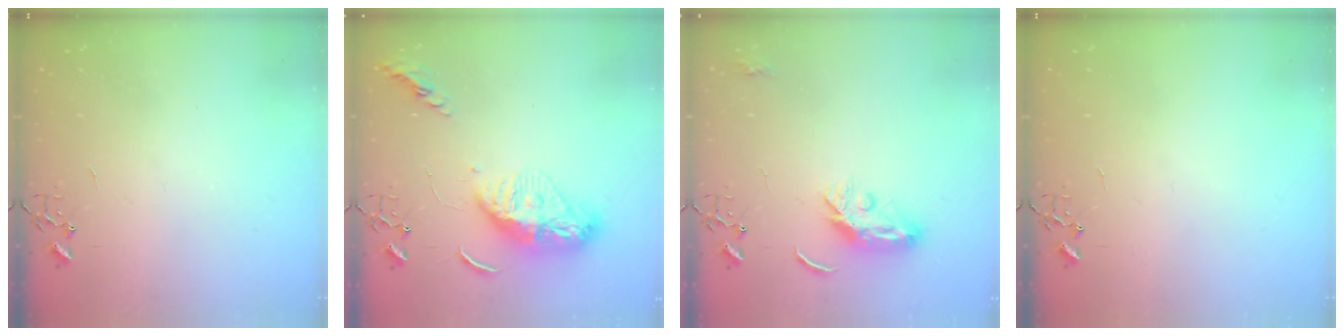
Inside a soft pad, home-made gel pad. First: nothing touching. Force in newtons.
{"total": 13.0, "press": 13.0, "slide": 1.2}
{"total": 7.7, "press": 7.7, "slide": 0.2}
{"total": 0.0}